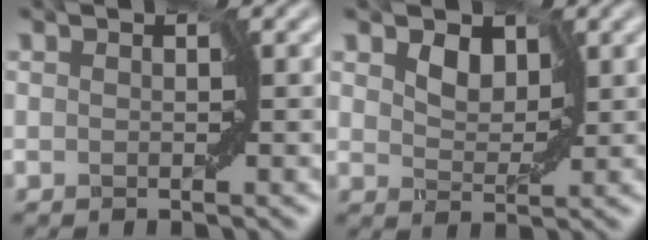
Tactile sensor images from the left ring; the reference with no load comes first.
{"total": 2.7, "force": [1.6, 1.7, 1.4], "torque": [-0.030, 0.001, 0.022]}